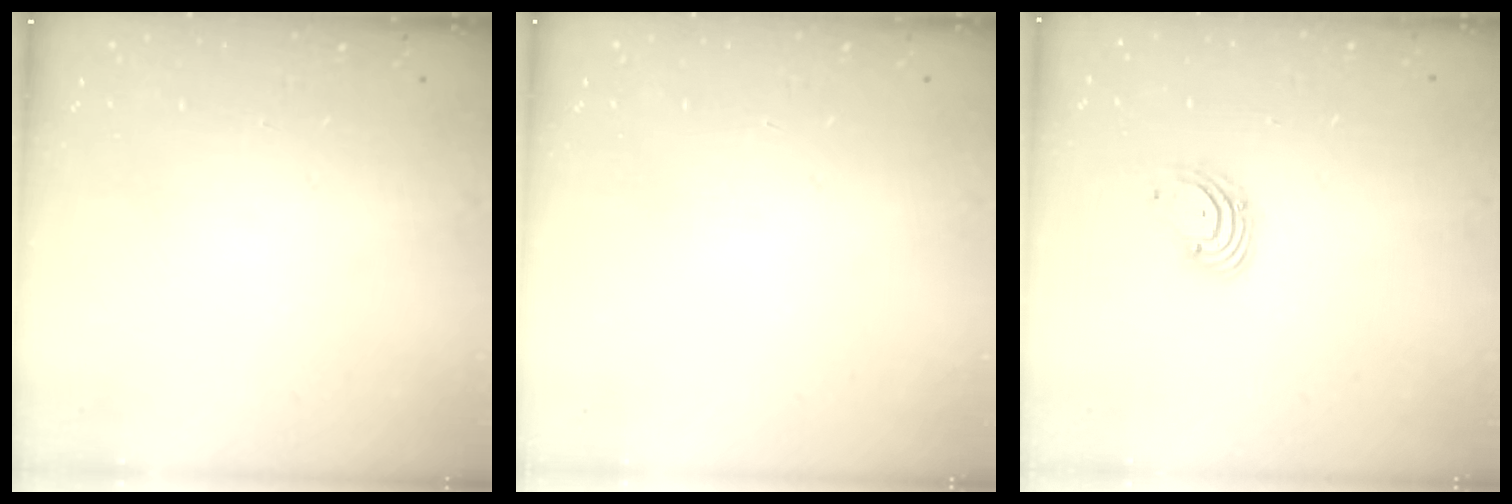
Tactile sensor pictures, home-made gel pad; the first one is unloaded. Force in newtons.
{"total": 0.0}
{"total": 2.7, "press": 2.7, "slide": 0.3}